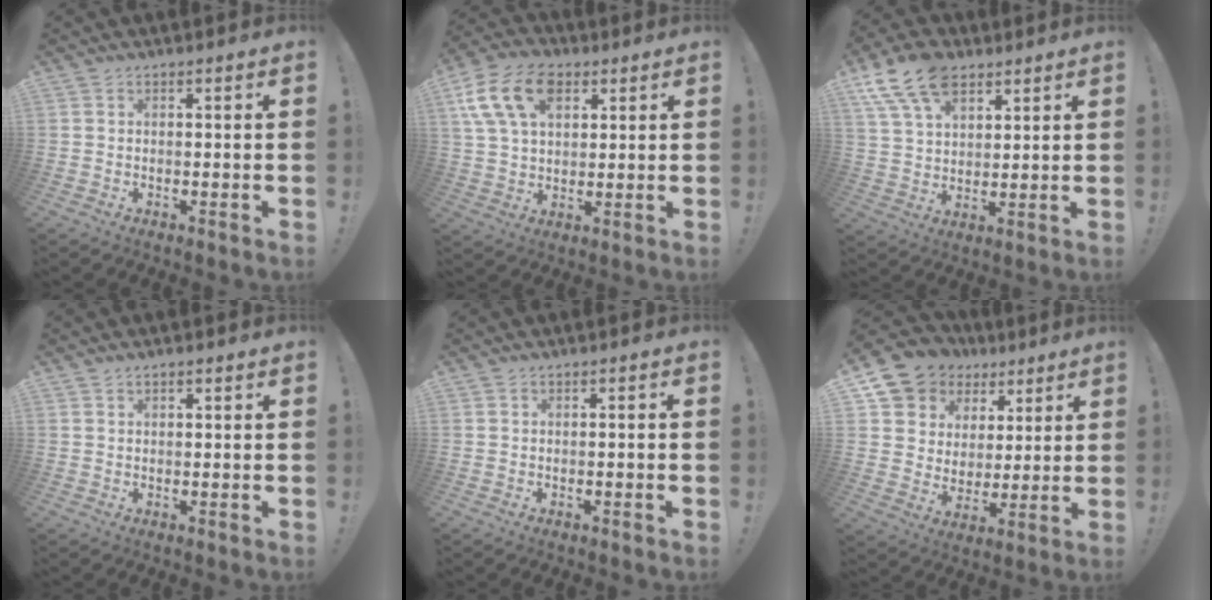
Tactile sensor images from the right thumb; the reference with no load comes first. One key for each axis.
{"total": 15.0, "fx": 6.1, "fy": 9.6, "fz": 9.7, "tx": -0.190, "ty": -0.009, "tz": 0.118}
{"total": 14.0, "fx": 8.2, "fy": 8.4, "fz": 7.6, "tx": -0.148, "ty": -0.033, "tz": 0.155}
{"total": 1.0, "fx": 0.7, "fy": 0.5, "fz": 0.5, "tx": -0.009, "ty": 0.000, "tz": 0.013}
{"total": 0.9, "fx": -0.7, "fy": -0.2, "fz": 0.5, "tx": -0.018, "ty": 0.003, "tz": -0.011}
{"total": 10.6, "fx": 6.2, "fy": 8.4, "fz": 2.1, "tx": -0.049, "ty": -0.046, "tz": 0.132}